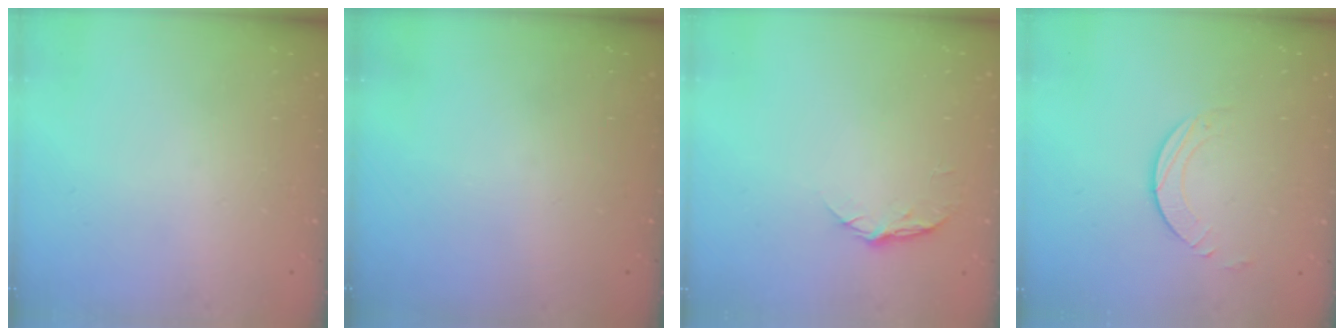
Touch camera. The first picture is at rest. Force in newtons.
{"total": 0.0}
{"total": 5.2, "press": 5.2, "slide": 0.7}
{"total": 2.7, "press": 2.7, "slide": 0.2}